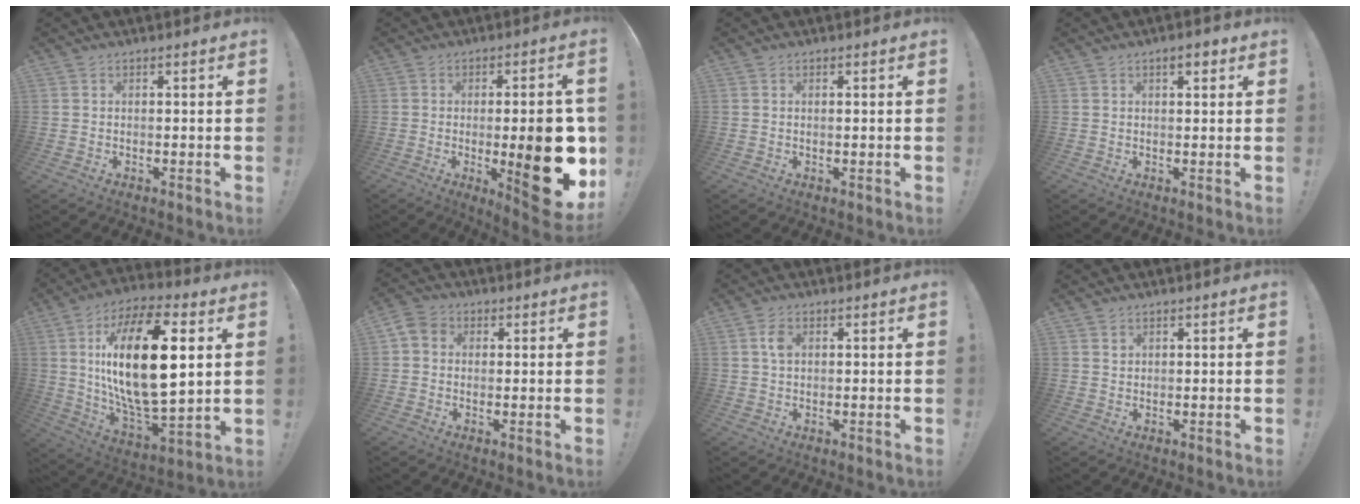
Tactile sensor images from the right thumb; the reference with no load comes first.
{"total": 21.8, "force": [-3.5, 6.8, 20.4], "torque": [-0.260, 0.001, -0.034]}
{"total": 0.6, "force": [0.2, 0.0, 0.6], "torque": [0.001, -0.005, 0.000]}
{"total": 3.3, "force": [1.9, 1.4, 2.3], "torque": [-0.020, -0.005, 0.027]}
{"total": 26.9, "force": [5.1, 11.4, 23.8], "torque": [-0.452, -0.013, 0.080]}
{"total": 4.4, "force": [0.4, 3.8, 2.3], "torque": [-0.045, 0.005, 0.010]}
{"total": 3.2, "force": [0.8, 1.8, 2.6], "torque": [-0.038, 0.000, 0.011]}
{"total": 1.0, "force": [0.6, 0.8, 0.1], "torque": [0.009, -0.005, 0.010]}